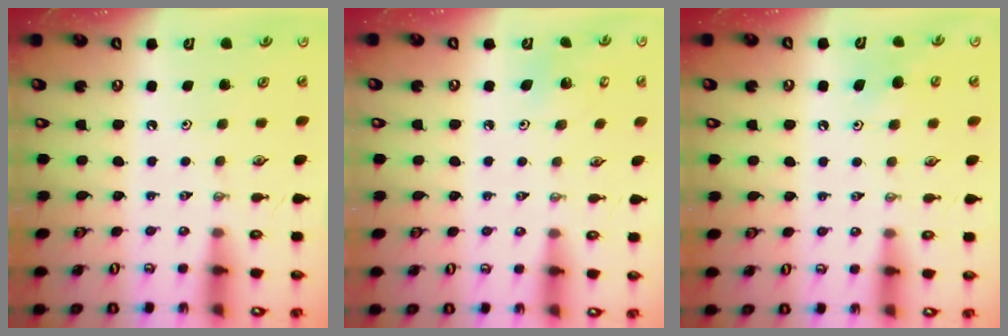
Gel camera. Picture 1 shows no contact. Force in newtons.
{"total": 5.0, "press": 5.0, "slide": 0.5}
{"total": 6.4, "press": 6.4, "slide": 0.4}